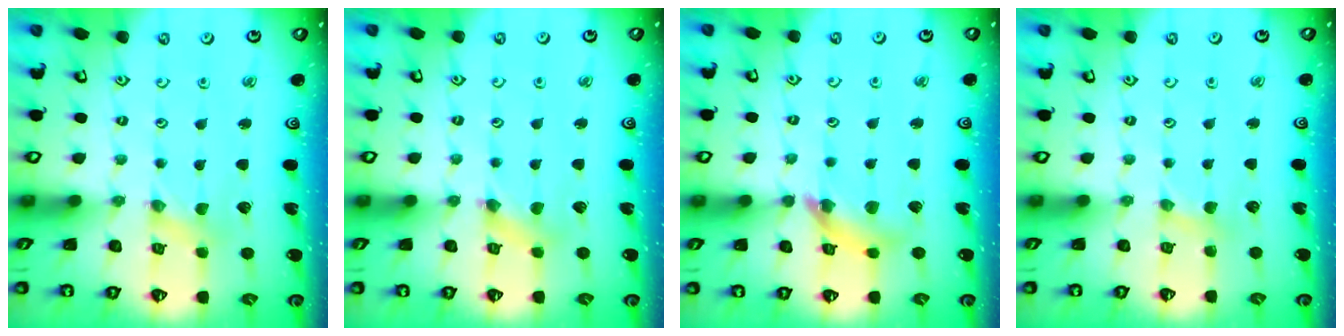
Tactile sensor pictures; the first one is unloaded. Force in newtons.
{"total": 2.1, "press": 2.1, "slide": 0.2}
{"total": 11.8, "press": 11.7, "slide": 1.5}
{"total": 2.7, "press": 2.7, "slide": 0.3}